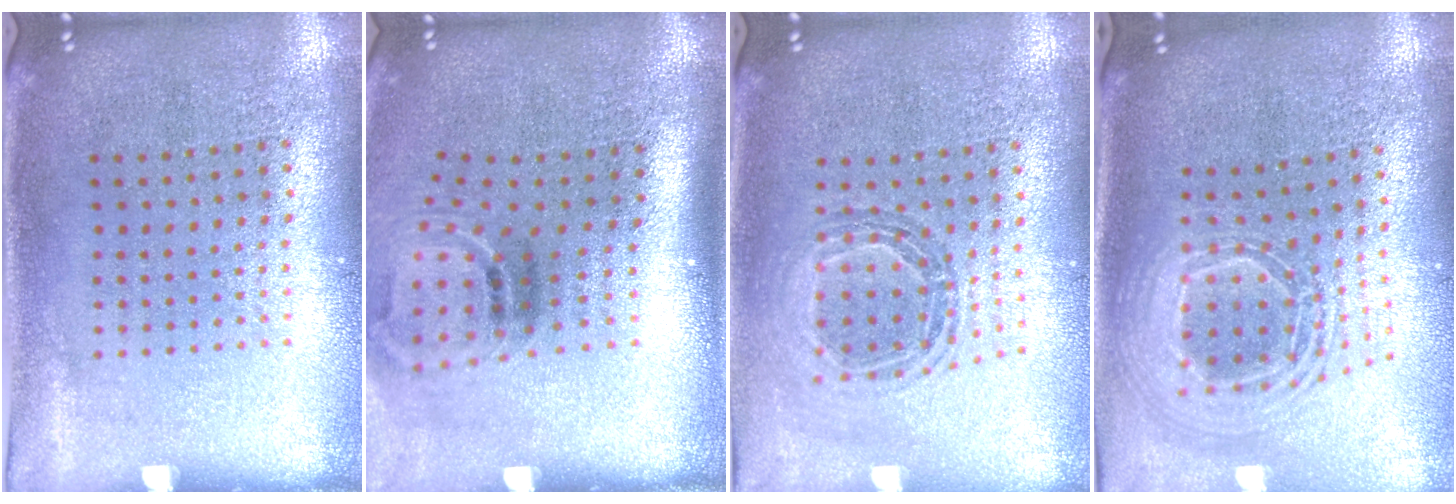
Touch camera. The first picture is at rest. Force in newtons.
{"total": 1.9, "press": 1.2, "slide": 1.5}
{"total": 0.8, "press": 0.8, "slide": 0.1}
{"total": 2.3, "press": 1.8, "slide": 1.5}